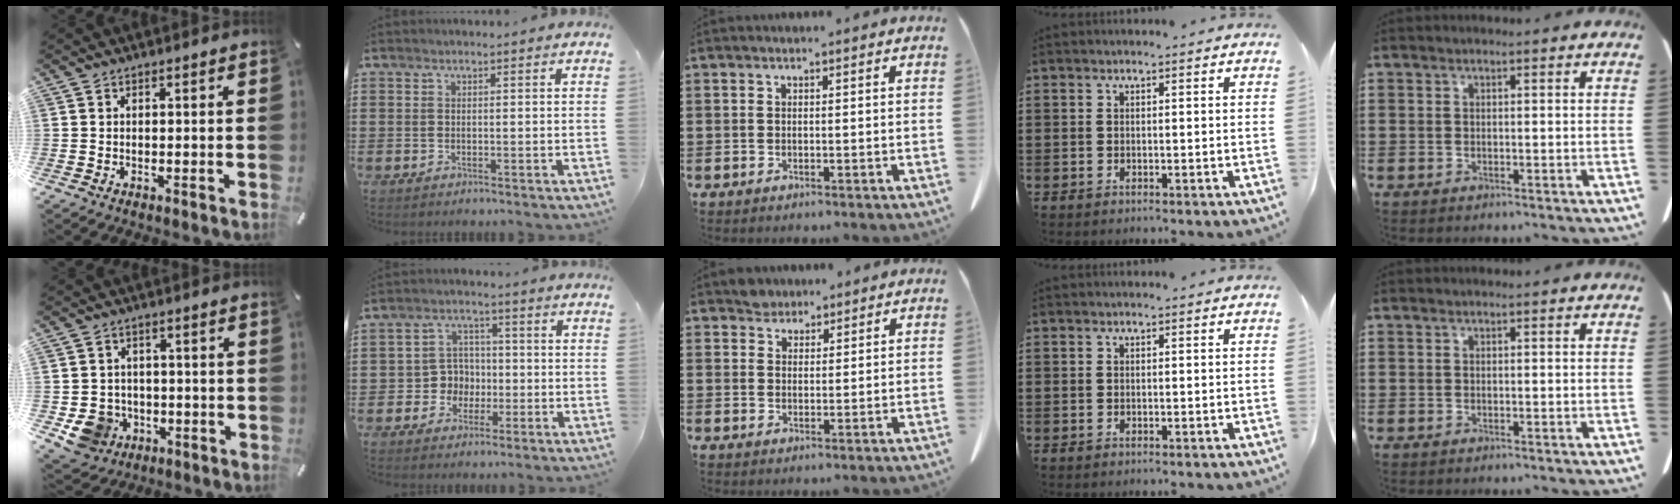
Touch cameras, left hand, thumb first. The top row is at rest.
{"thumb": {"total": 8.4, "force": [-2.5, 7.7, 2.3], "torque": [-0.059, 0.014, -0.045]}, "index": {"total": 5.0, "force": [-1.1, 4.7, 1.2], "torque": [-0.040, 0.012, -0.021]}, "middle": {"total": 2.7, "force": [2.5, 1.1, 0.1], "torque": [0.000, 0.000, 0.048]}}